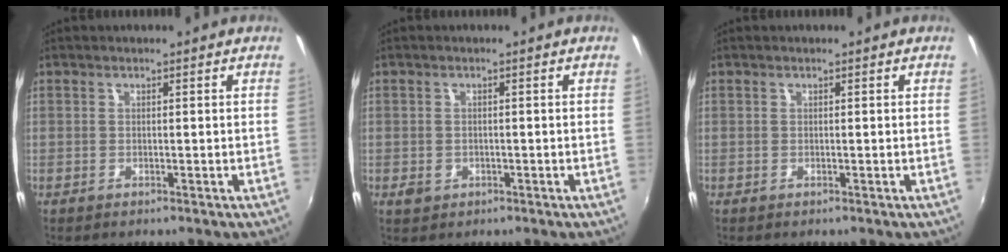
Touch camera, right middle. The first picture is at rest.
{"total": 2.3, "force": [-0.8, 1.9, 1.0], "torque": [-0.018, -0.001, -0.011]}
{"total": 0.0}